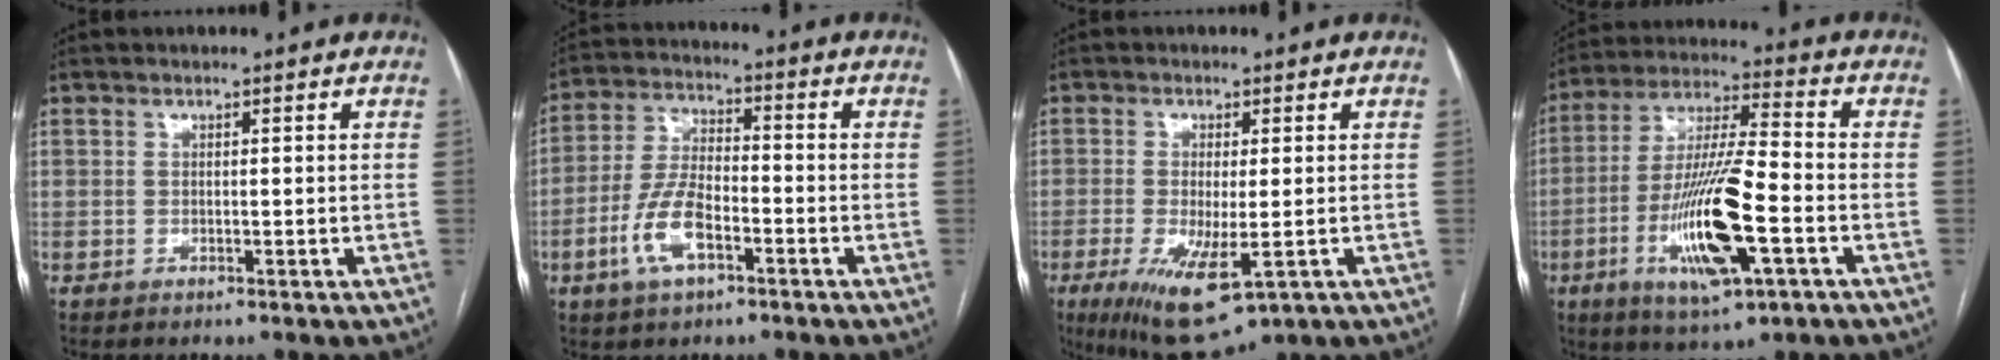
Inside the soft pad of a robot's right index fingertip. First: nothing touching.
{"total": 9.3, "force": [-4.0, 3.7, 7.6], "torque": [-0.168, 0.004, -0.076]}
{"total": 10.4, "force": [-3.9, 3.0, 9.2], "torque": [-0.164, -0.028, -0.050]}
{"total": 16.3, "force": [-5.4, 2.3, 15.2], "torque": [-0.301, -0.013, -0.093]}